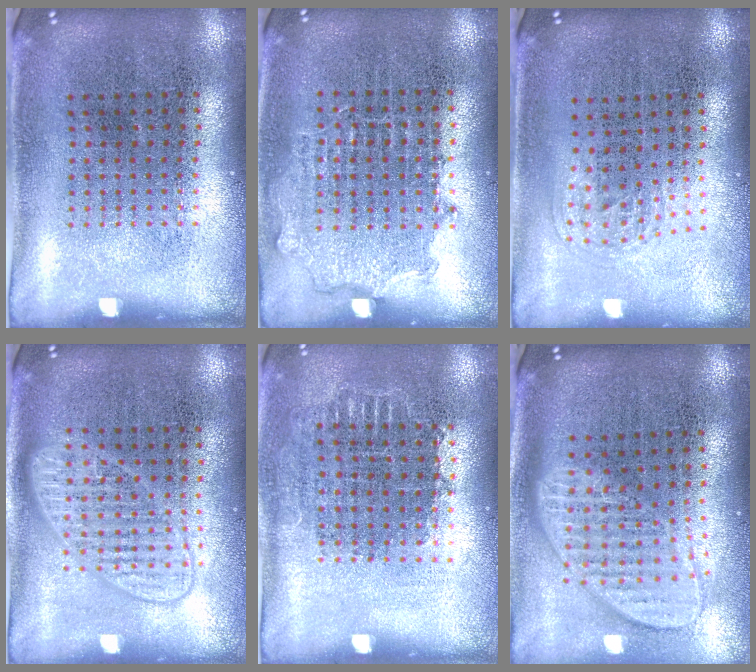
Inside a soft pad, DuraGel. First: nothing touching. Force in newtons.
{"total": 0.8, "press": 0.8, "slide": 0.2}
{"total": 1.0, "press": 0.6, "slide": 0.8}
{"total": 1.5, "press": 1.5, "slide": 0.2}
{"total": 0.7, "press": 0.7, "slide": 0.2}
{"total": 2.1, "press": 1.6, "slide": 1.4}